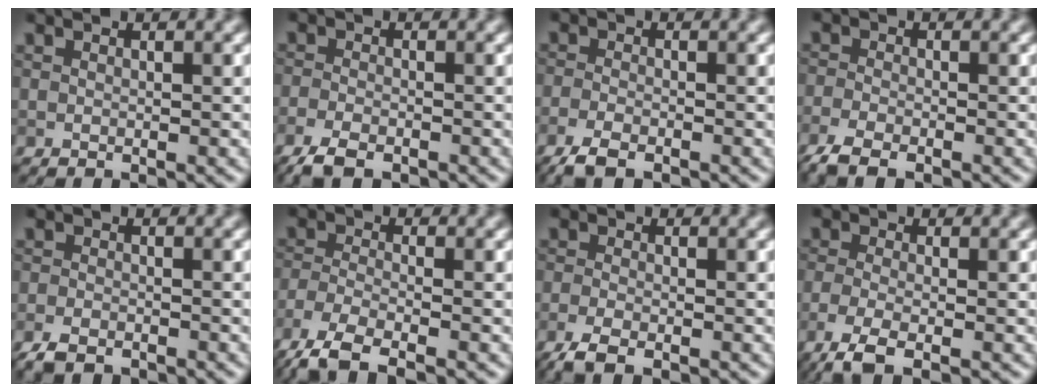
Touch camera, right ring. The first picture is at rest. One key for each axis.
{"total": 4.0, "fx": -3.0, "fy": 1.4, "fz": 2.2, "tx": -0.044, "ty": -0.009, "tz": -0.065}
{"total": 3.5, "fx": -2.7, "fy": 0.9, "fz": 2.0, "tx": -0.044, "ty": -0.009, "tz": -0.059}
{"total": 3.6, "fx": -2.8, "fy": 1.1, "fz": 2.1, "tx": -0.045, "ty": -0.010, "tz": -0.065}
{"total": 3.1, "fx": -2.5, "fy": 1.2, "fz": 1.6, "tx": -0.027, "ty": -0.005, "tz": -0.053}
{"total": 6.1, "fx": -4.6, "fy": 1.6, "fz": 3.7, "tx": -0.076, "ty": -0.013, "tz": -0.102}
{"total": 3.3, "fx": -2.3, "fy": 1.0, "fz": 2.1, "tx": -0.048, "ty": -0.008, "tz": -0.054}
{"total": 4.2, "fx": -2.4, "fy": 1.3, "fz": 3.2, "tx": -0.069, "ty": -0.009, "tz": -0.059}